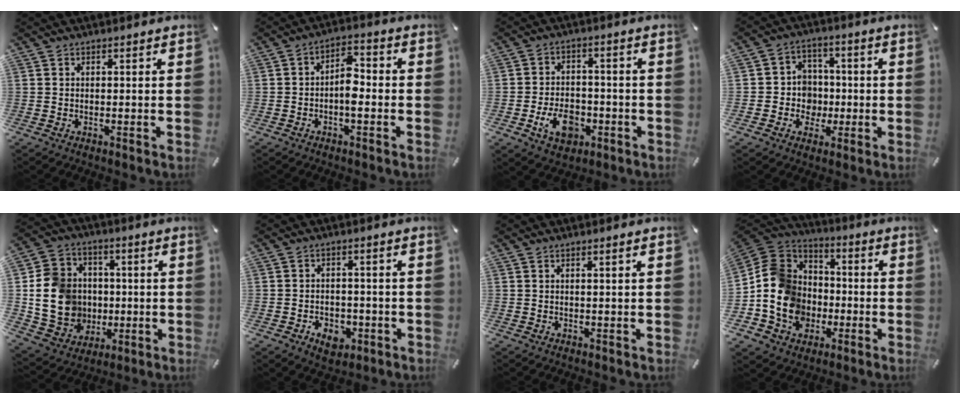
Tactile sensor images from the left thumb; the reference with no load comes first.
{"total": 6.1, "force": [-1.4, 3.0, 5.1], "torque": [-0.078, 0.016, -0.027]}
{"total": 8.5, "force": [-3.1, 5.6, 5.6], "torque": [-0.112, 0.007, -0.055]}
{"total": 7.7, "force": [-1.1, 7.6, 0.4], "torque": [-0.012, 0.008, -0.014]}
{"total": 15.6, "force": [-0.2, 14.2, 6.4], "torque": [-0.142, 0.010, 0.004]}
{"total": 5.7, "force": [-2.6, 4.3, 2.7], "torque": [-0.046, 0.008, -0.046]}
{"total": 1.1, "force": [0.3, -0.1, 1.0], "torque": [-0.017, -0.002, 0.005]}
{"total": 16.0, "force": [-4.7, 14.1, 5.9], "torque": [-0.132, 0.029, -0.082]}